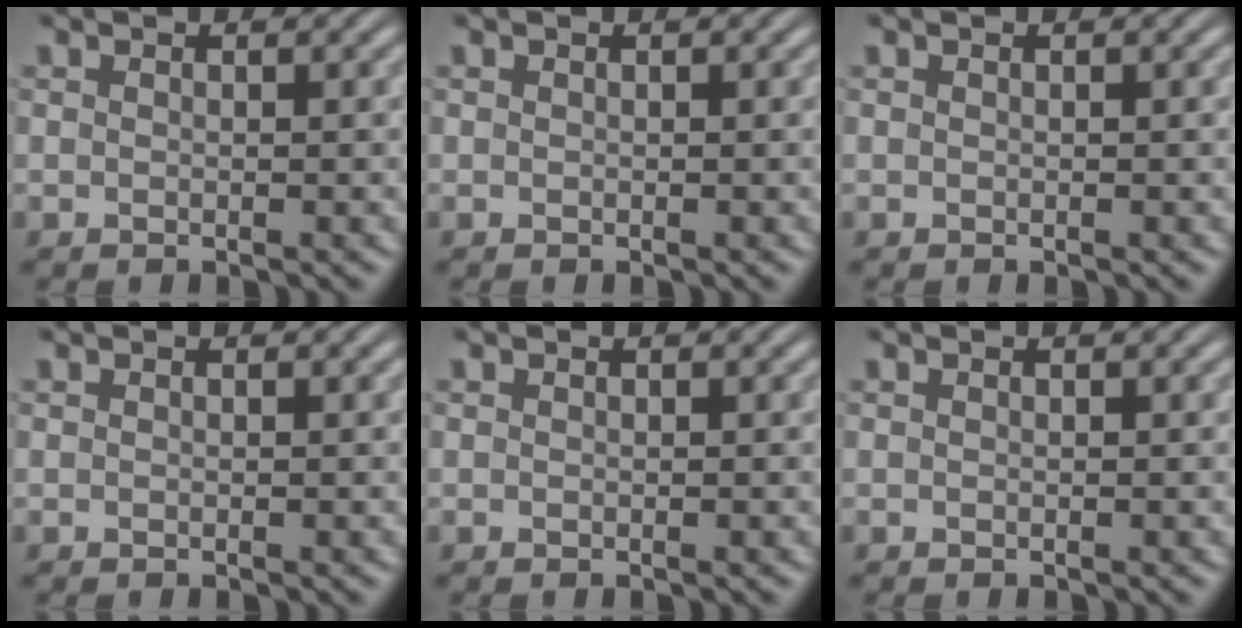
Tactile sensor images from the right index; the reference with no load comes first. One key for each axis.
{"total": 0.0}
{"total": 0.0}
{"total": 0.0}
{"total": 0.0}
{"total": 0.0}